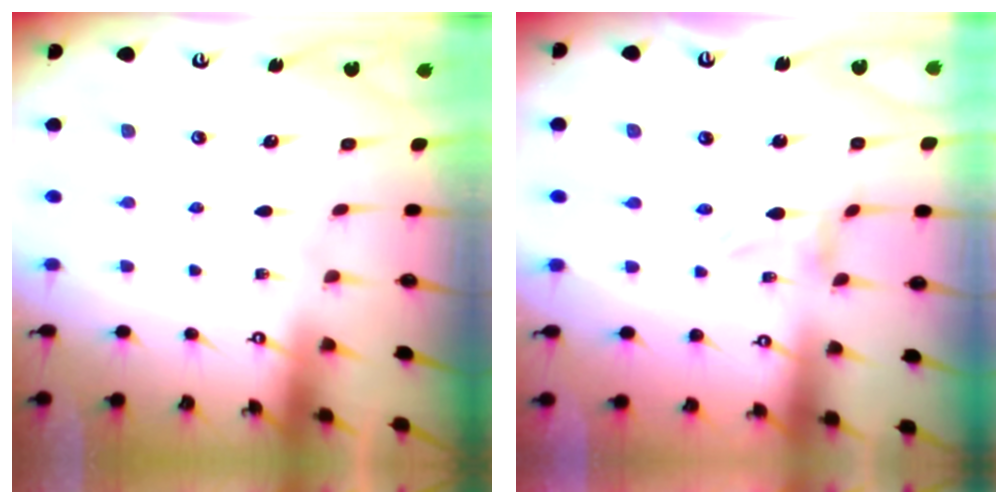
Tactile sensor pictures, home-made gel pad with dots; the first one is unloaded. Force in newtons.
{"total": 0.0}